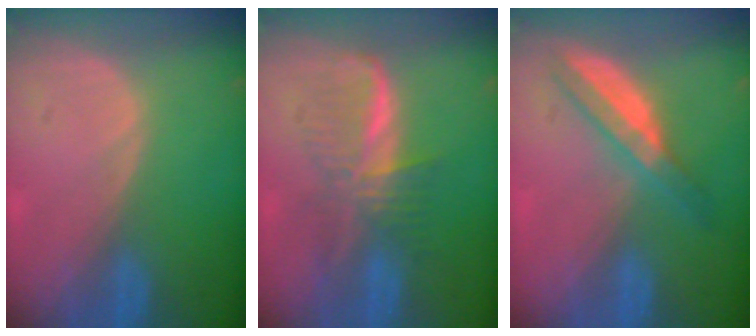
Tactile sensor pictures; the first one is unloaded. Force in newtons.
{"total": 6.2, "press": 6.2, "slide": 0.4}
{"total": 6.2, "press": 5.4, "slide": 3.1}